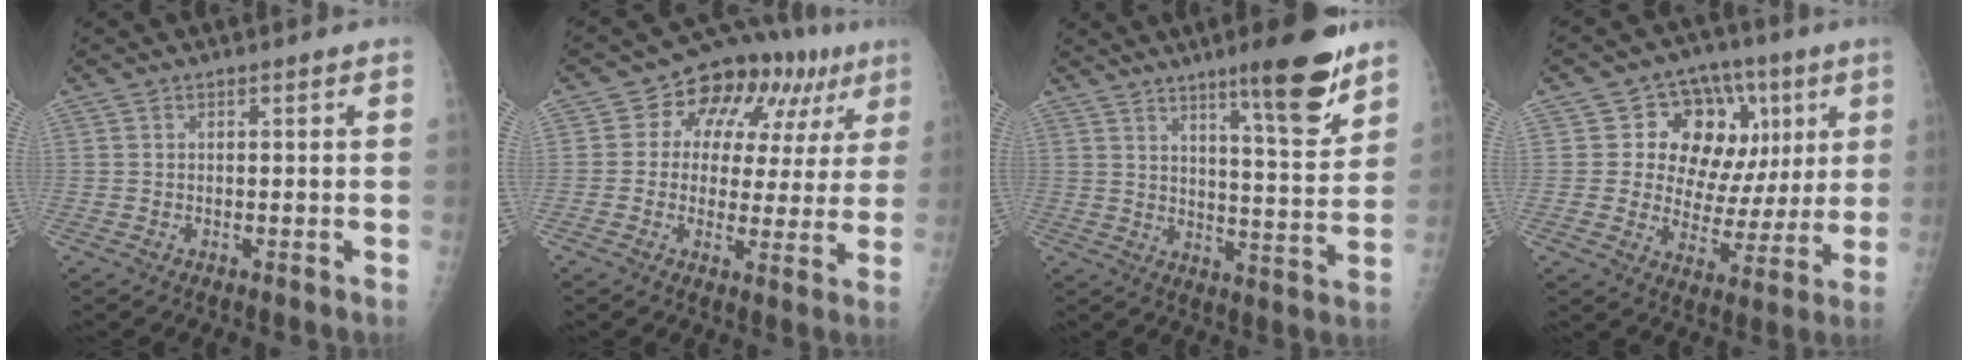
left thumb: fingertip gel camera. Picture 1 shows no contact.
{"total": 15.1, "force": [5.7, 10.0, 9.9], "torque": [-0.077, 0.015, 0.073]}
{"total": 13.6, "force": [9.2, 1.9, 9.8], "torque": [-0.122, -0.064, 0.140]}
{"total": 16.0, "force": [5.0, 11.9, 9.5], "torque": [-0.070, 0.006, 0.079]}